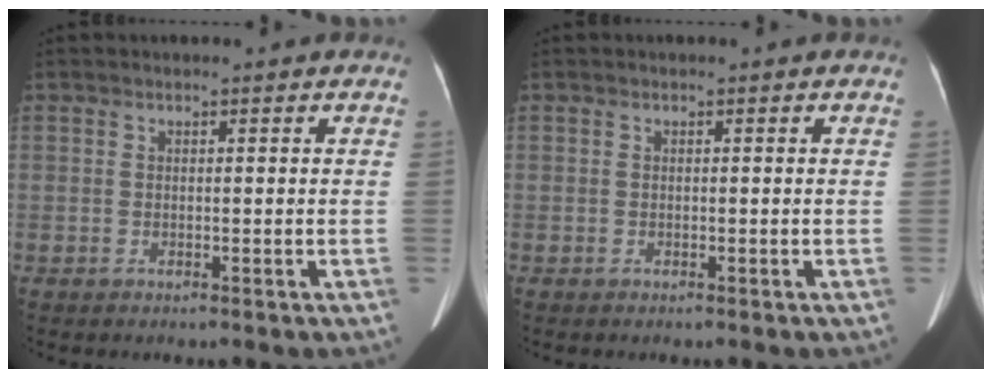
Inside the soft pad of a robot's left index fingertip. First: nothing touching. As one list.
[{"total": 0.0}]